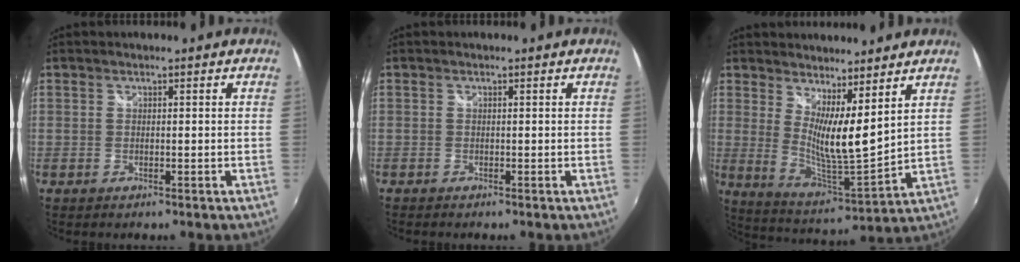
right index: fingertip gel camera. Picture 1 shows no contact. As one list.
[{"total": 0.6, "force": [-0.5, 0.2, 0.1], "torque": [-0.004, -0.005, -0.011]}, {"total": 11.0, "force": [6.5, 1.5, 8.8], "torque": [-0.138, -0.022, 0.111]}]